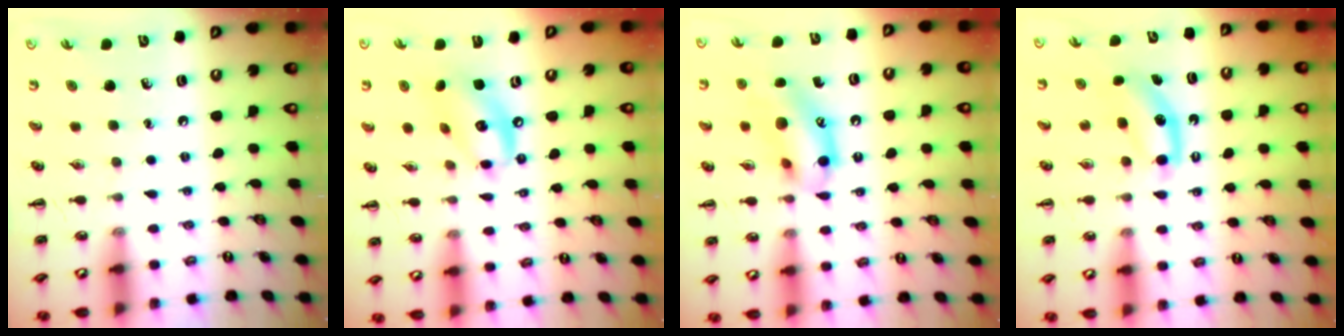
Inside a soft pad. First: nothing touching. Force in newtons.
{"total": 12.0, "press": 11.8, "slide": 2.1}
{"total": 14.5, "press": 14.3, "slide": 2.6}
{"total": 4.8, "press": 4.6, "slide": 1.4}